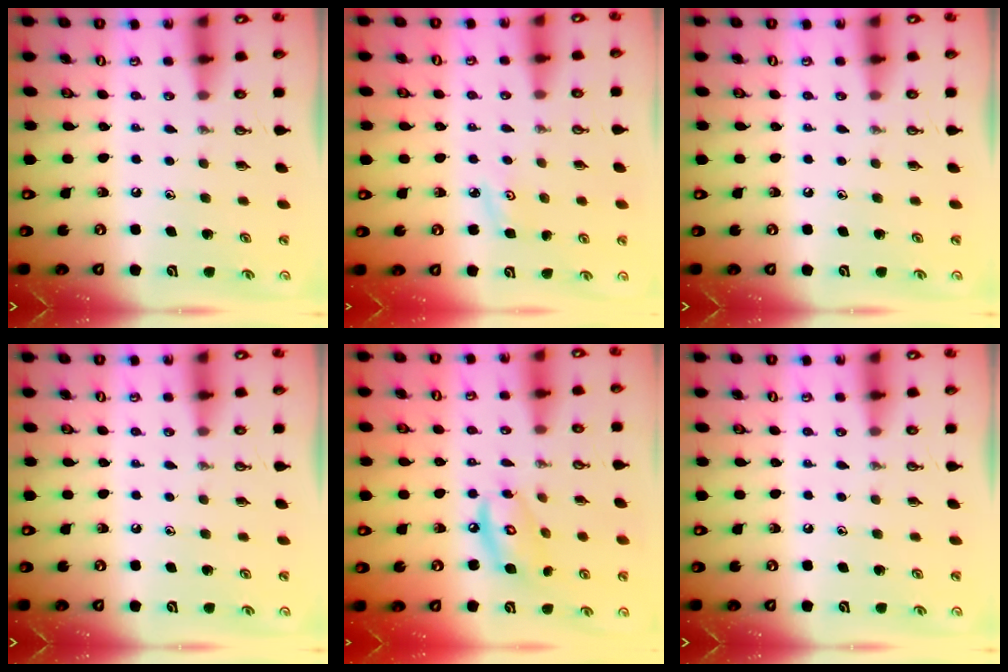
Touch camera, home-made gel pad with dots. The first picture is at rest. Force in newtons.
{"total": 3.0, "press": 2.9, "slide": 0.4}
{"total": 0.0}
{"total": 0.0}
{"total": 9.5, "press": 9.5, "slide": 0.7}
{"total": 0.0}